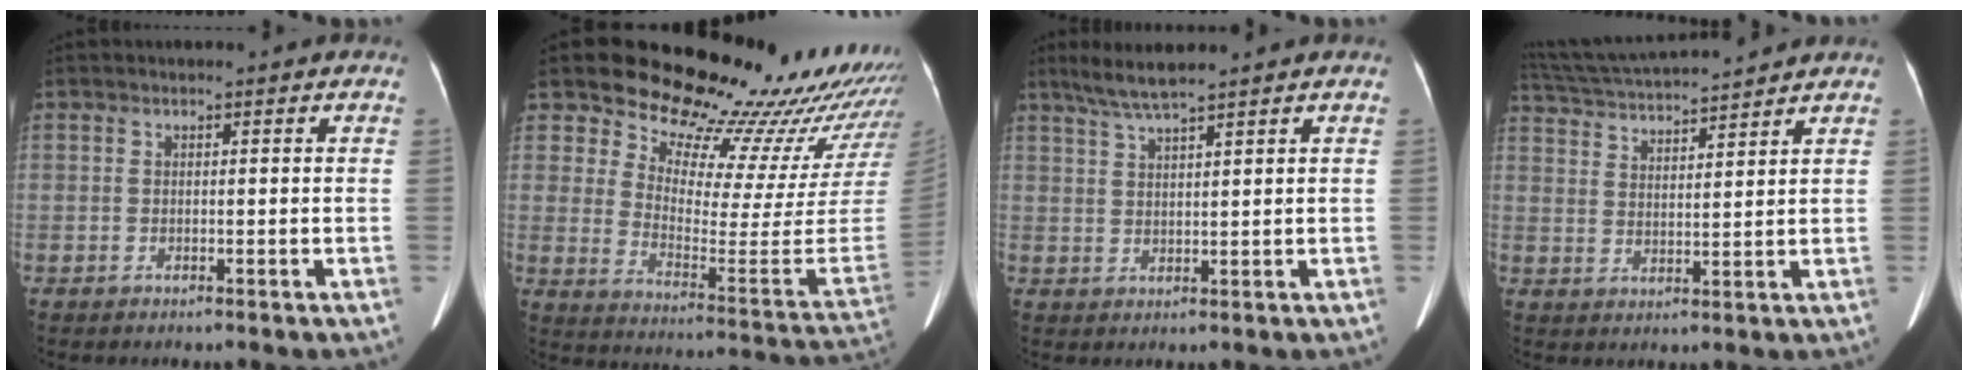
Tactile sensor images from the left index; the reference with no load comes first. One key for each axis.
{"total": 22.8, "fx": 21.5, "fy": 4.0, "fz": 6.6, "tx": -0.097, "ty": -0.133, "tz": 0.267}
{"total": 4.7, "fx": 3.8, "fy": -0.4, "fz": 2.8, "tx": -0.055, "ty": 0.006, "tz": 0.078}
{"total": 14.6, "fx": 13.4, "fy": 0.5, "fz": 5.7, "tx": -0.114, "ty": 0.027, "tz": 0.219}